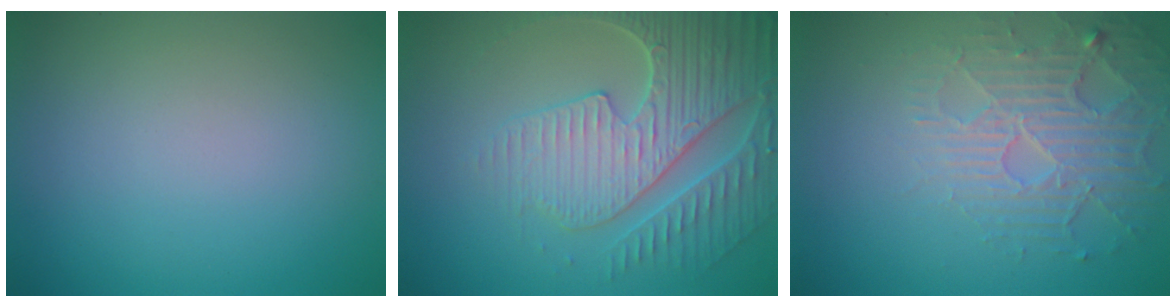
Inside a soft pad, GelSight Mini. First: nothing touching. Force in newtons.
{"total": 6.4, "press": 5.4, "slide": 3.5}
{"total": 5.0, "press": 3.4, "slide": 3.6}